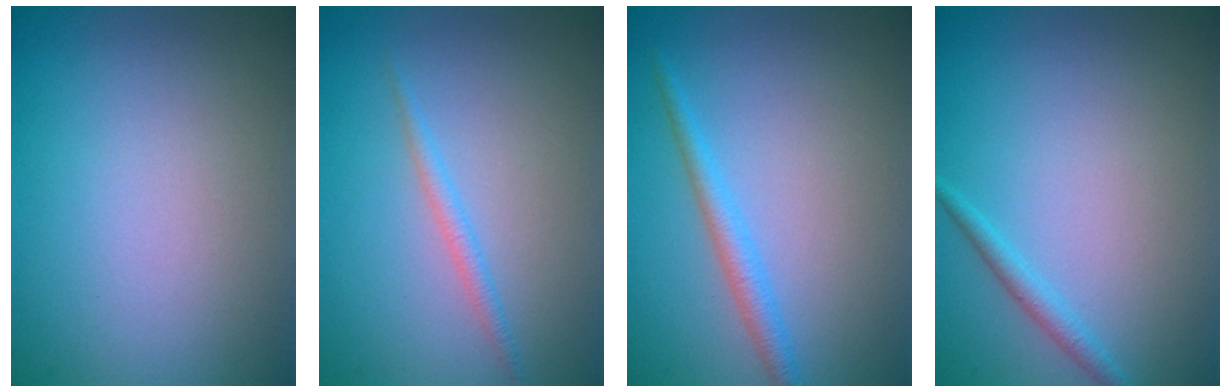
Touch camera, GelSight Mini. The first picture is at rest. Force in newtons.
{"total": 1.2, "press": 1.2, "slide": 0.1}
{"total": 2.0, "press": 2.0, "slide": 0.1}
{"total": 1.4, "press": 1.4, "slide": 0.1}